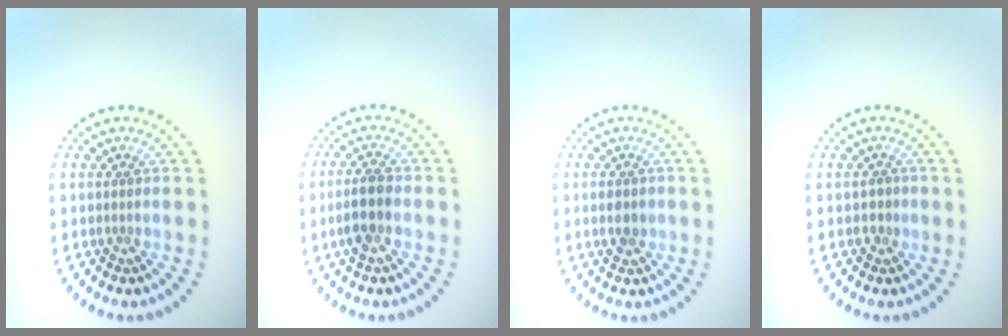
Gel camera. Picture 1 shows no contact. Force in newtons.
{"total": 3.0, "press": 2.8, "slide": 0.9}
{"total": 2.2, "press": 2.2, "slide": 0.2}
{"total": 1.0, "press": 1.0, "slide": 0.4}